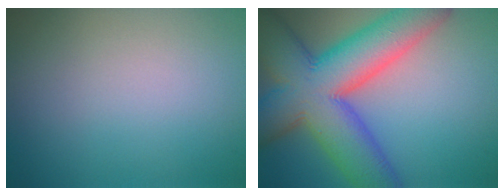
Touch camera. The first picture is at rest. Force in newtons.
{"total": 13.6, "press": 13.6, "slide": 0.3}